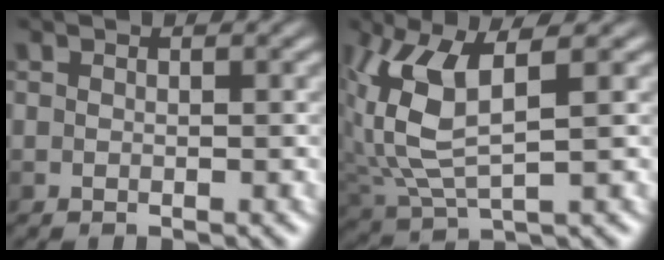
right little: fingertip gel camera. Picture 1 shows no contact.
{"total": 7.8, "force": [1.2, 3.3, 7.0], "torque": [-0.154, 0.002, 0.018]}